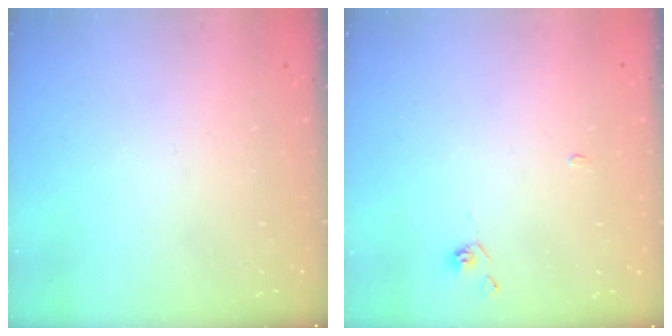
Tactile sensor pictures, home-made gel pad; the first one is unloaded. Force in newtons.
{"total": 1.1, "press": 1.1, "slide": 0.3}